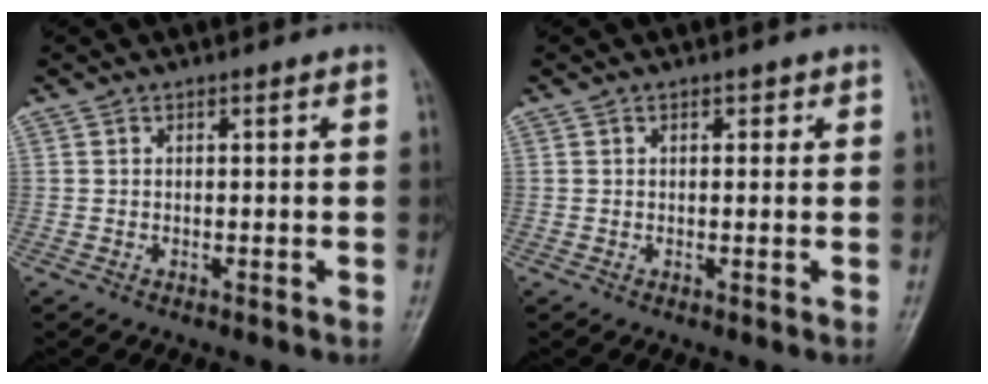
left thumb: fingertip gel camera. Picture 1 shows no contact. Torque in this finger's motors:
{"motor_torque": [-0.25, -0.05, -0.19, -0.05, -0.03]}